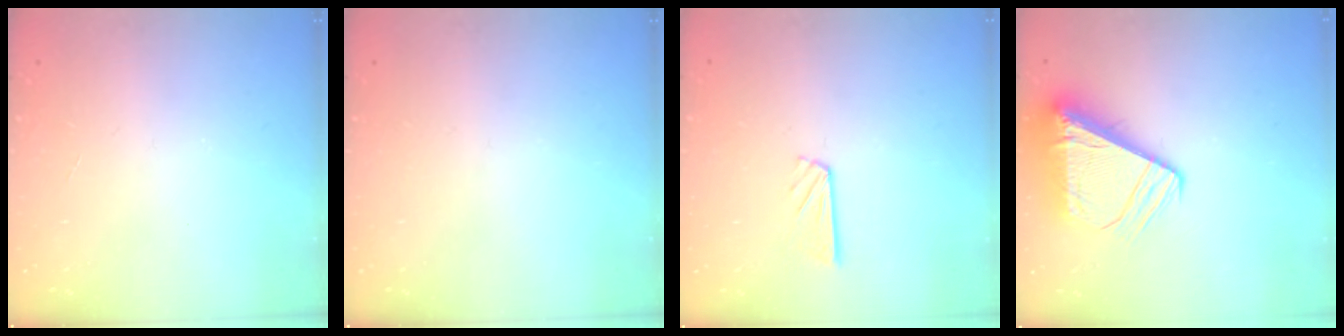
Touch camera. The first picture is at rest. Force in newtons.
{"total": 0.0}
{"total": 6.6, "press": 6.6, "slide": 0.2}
{"total": 11.3, "press": 11.2, "slide": 1.1}